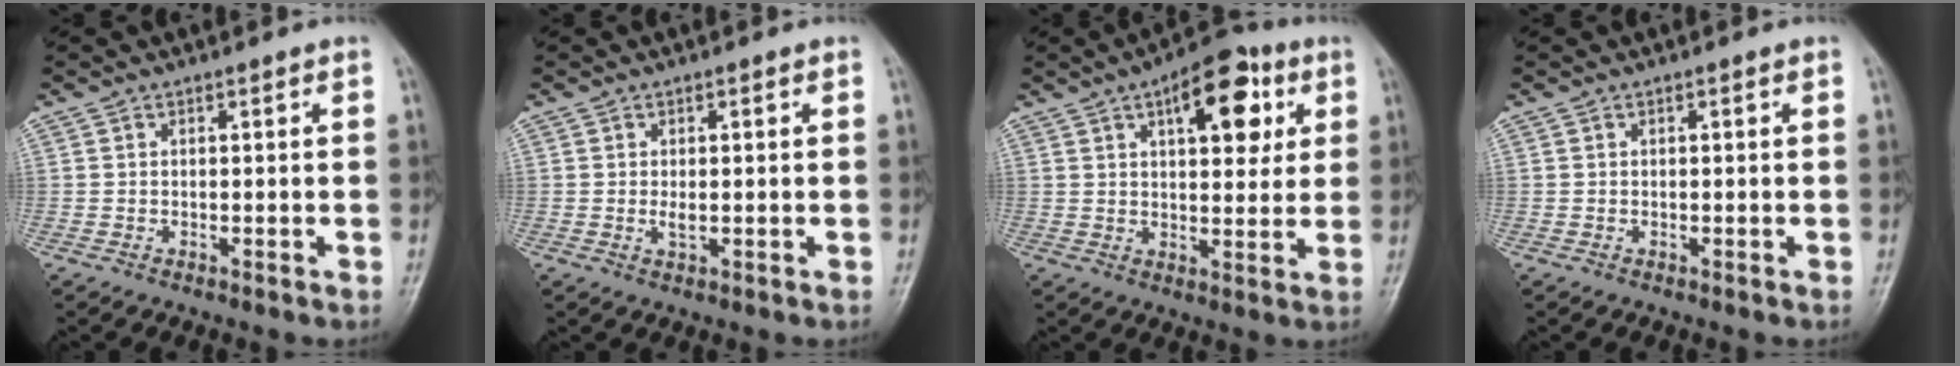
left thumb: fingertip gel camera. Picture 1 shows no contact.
{"total": 1.7, "force": [-0.1, 0.7, 1.5], "torque": [-0.028, -0.003, -0.001]}
{"total": 13.0, "force": [5.3, 6.2, 10.1], "torque": [-0.104, -0.005, 0.069]}
{"total": 0.0}